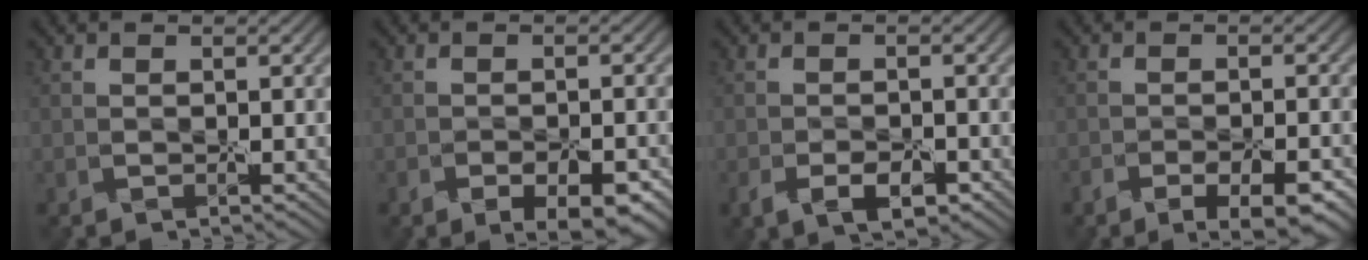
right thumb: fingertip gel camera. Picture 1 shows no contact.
{"total": 4.9, "force": [-3.2, 1.9, 3.2], "torque": [-0.035, 0.003, -0.036]}
{"total": 3.4, "force": [-2.2, 1.5, 2.1], "torque": [-0.029, 0.001, -0.039]}
{"total": 5.1, "force": [-3.7, 1.4, 3.2], "torque": [-0.036, 0.002, -0.053]}